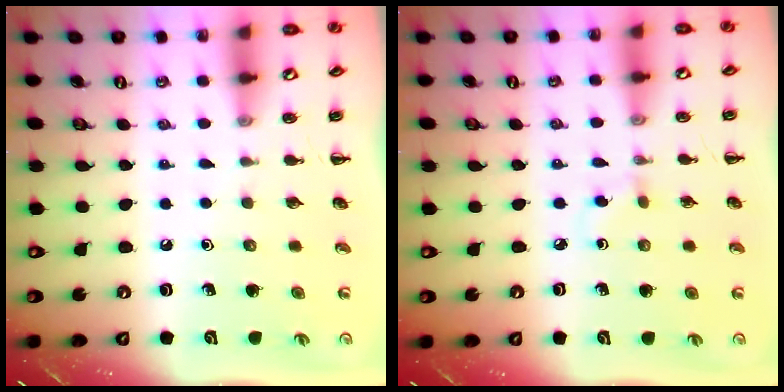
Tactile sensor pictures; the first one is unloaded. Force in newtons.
{"total": 2.0, "press": 1.7, "slide": 1.0}